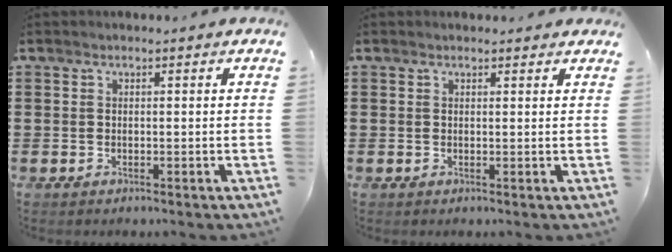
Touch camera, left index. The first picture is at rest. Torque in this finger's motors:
{"motor_torque": [1.05, -0.83, -0.03, -0.07]}